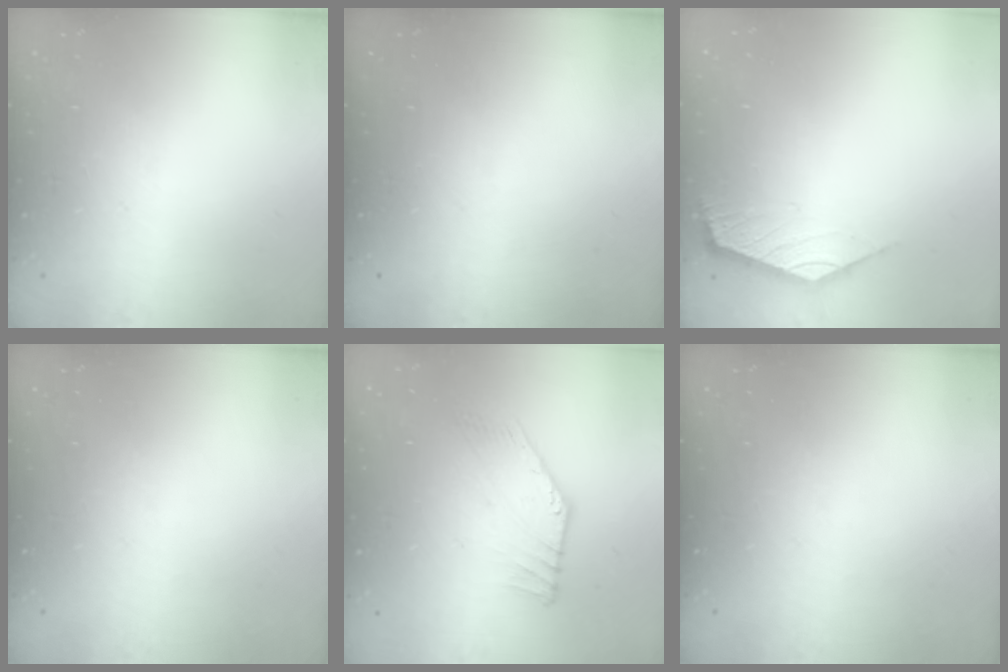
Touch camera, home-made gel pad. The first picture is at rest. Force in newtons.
{"total": 0.0}
{"total": 2.6, "press": 2.5, "slide": 0.6}
{"total": 0.0}
{"total": 2.8, "press": 2.8, "slide": 0.0}
{"total": 0.0}